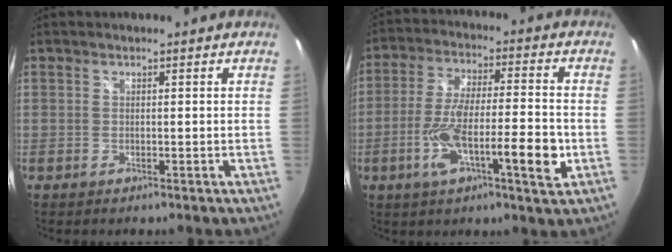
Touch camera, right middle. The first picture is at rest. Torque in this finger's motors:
{"motor_torque": [2.14, 0.00, 0.84, 0.21]}